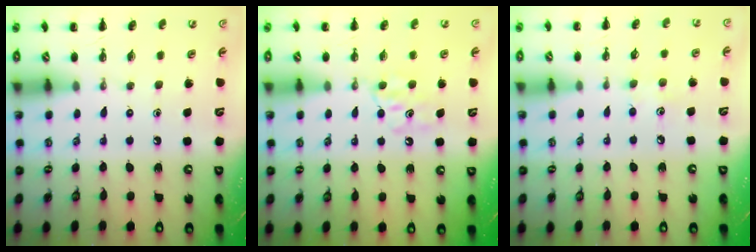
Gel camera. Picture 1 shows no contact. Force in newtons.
{"total": 6.6, "press": 6.4, "slide": 1.6}
{"total": 4.8, "press": 4.7, "slide": 1.2}